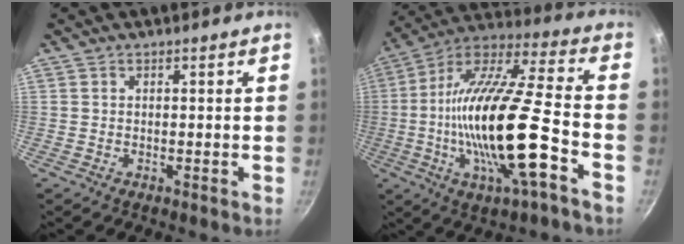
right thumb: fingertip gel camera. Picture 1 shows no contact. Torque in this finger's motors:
{"motor_torque": [1.18, 0.95, 2.74, -0.03, 0.86]}